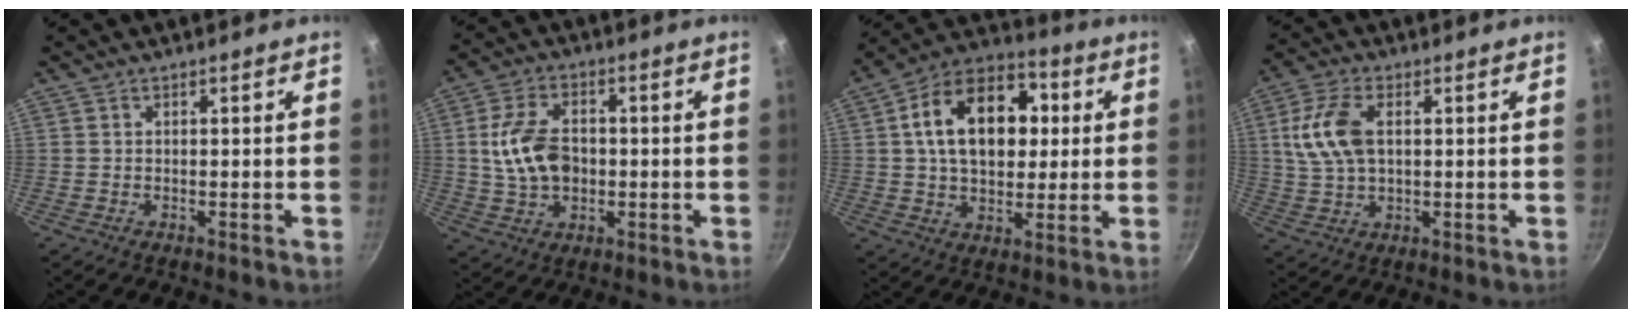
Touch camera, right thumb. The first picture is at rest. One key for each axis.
{"total": 11.0, "fx": 0.1, "fy": 7.4, "fz": 8.1, "tx": -0.141, "ty": 0.013, "tz": 0.001}
{"total": 19.4, "fx": 3.5, "fy": 12.9, "fz": 14.0, "tx": -0.192, "ty": 0.022, "tz": 0.042}
{"total": 10.1, "fx": 2.0, "fy": 5.7, "fz": 8.1, "tx": -0.160, "ty": 0.010, "tz": 0.037}